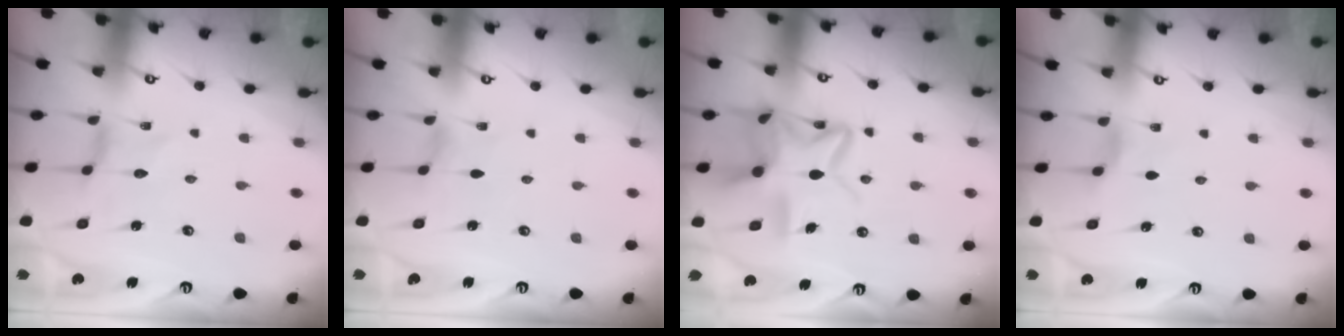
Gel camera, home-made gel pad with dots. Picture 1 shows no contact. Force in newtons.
{"total": 0.0}
{"total": 15.2, "press": 15.1, "slide": 1.1}
{"total": 3.0, "press": 2.9, "slide": 0.5}